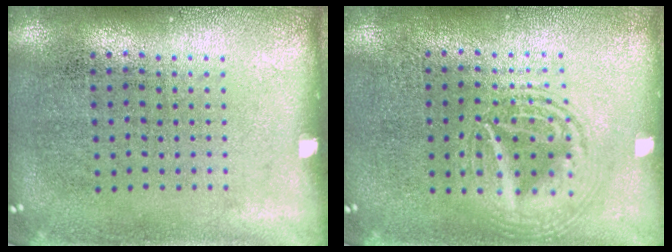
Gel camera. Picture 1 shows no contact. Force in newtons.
{"total": 2.9, "press": 2.8, "slide": 0.3}